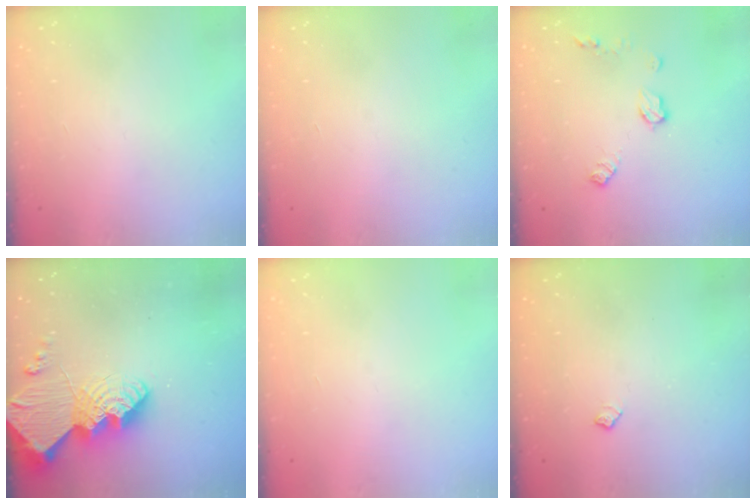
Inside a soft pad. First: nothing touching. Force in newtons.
{"total": 0.0}
{"total": 7.1, "press": 7.1, "slide": 0.3}
{"total": 16.8, "press": 16.7, "slide": 1.6}
{"total": 0.0}
{"total": 5.1, "press": 5.0, "slide": 0.6}